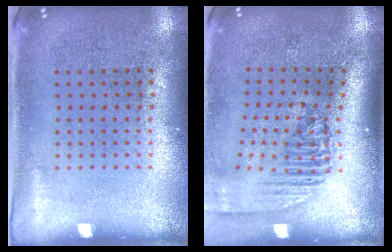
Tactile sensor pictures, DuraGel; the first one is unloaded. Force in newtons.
{"total": 2.3, "press": 1.7, "slide": 1.5}